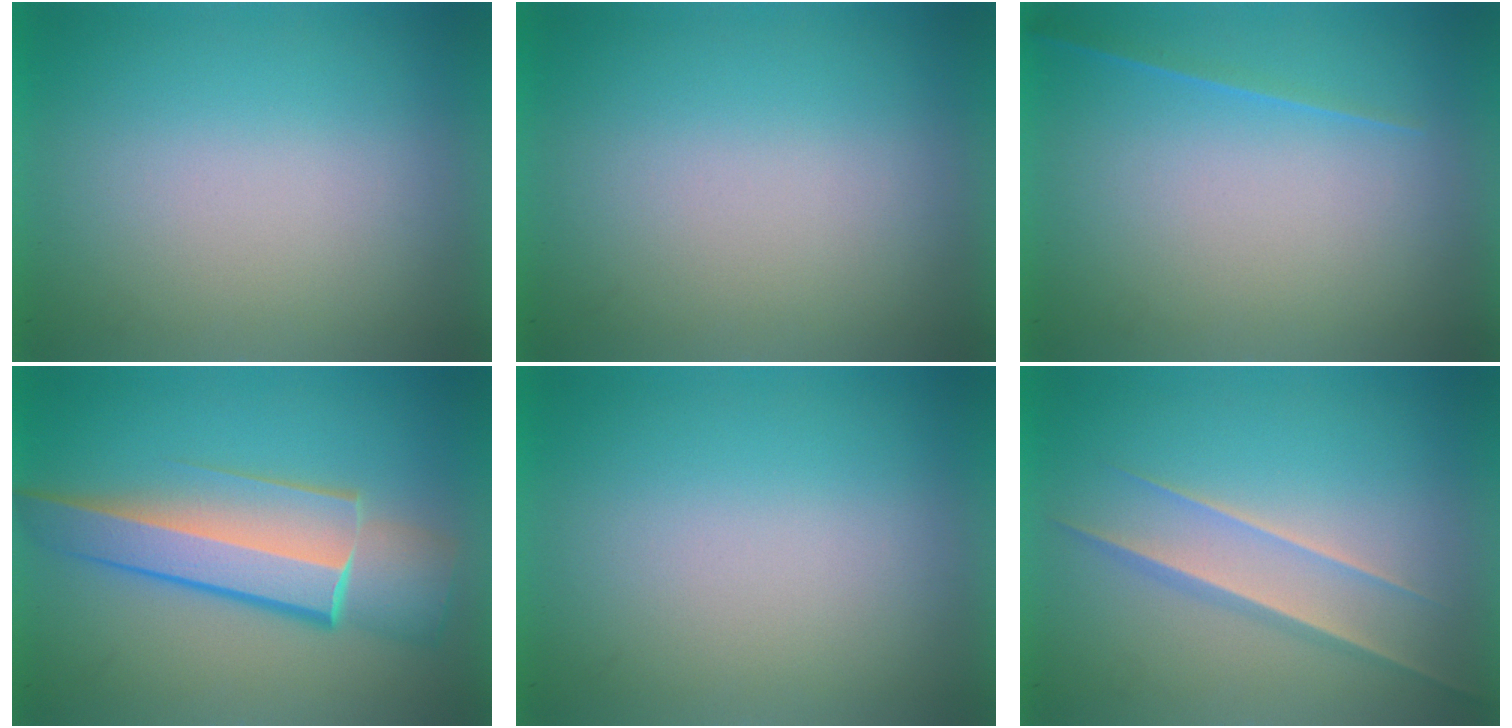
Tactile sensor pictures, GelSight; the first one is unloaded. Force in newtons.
{"total": 0.0}
{"total": 1.1}
{"total": 6.2}
{"total": 0.0}
{"total": 1.5}